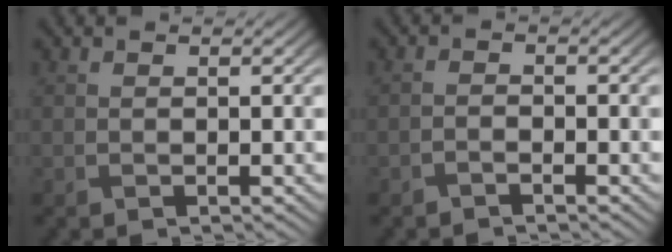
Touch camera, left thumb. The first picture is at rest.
{"total": 1.0, "force": [-0.9, 0.2, 0.4], "torque": [-0.009, 0.002, -0.020]}